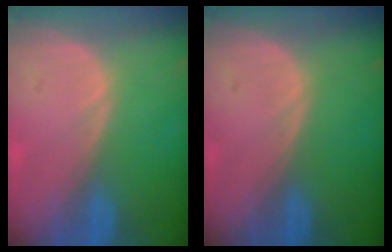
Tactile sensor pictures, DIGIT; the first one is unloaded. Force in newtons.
{"total": 0.0}